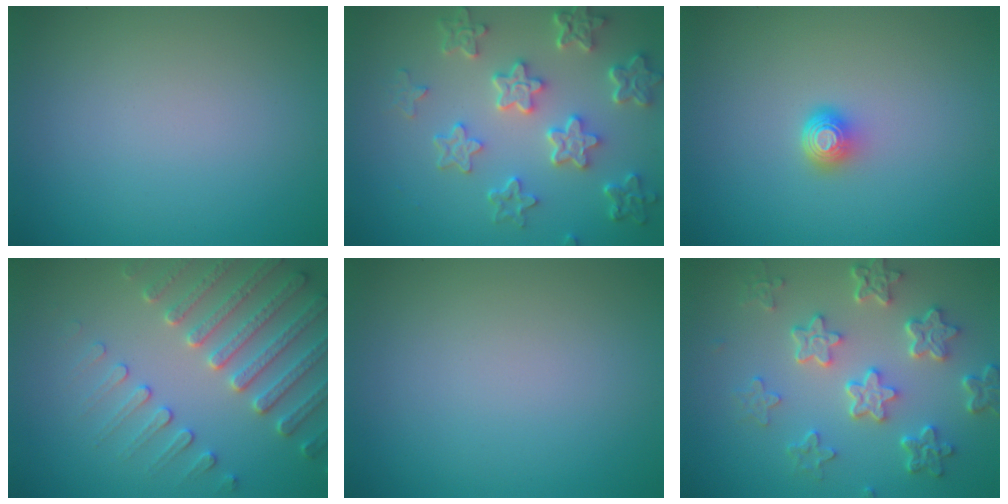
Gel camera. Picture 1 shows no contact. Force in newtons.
{"total": 6.0, "press": 4.7, "slide": 3.9}
{"total": 1.6, "press": 1.2, "slide": 1.1}
{"total": 4.5, "press": 4.4, "slide": 0.8}
{"total": 0.0}
{"total": 5.8, "press": 4.4, "slide": 3.8}